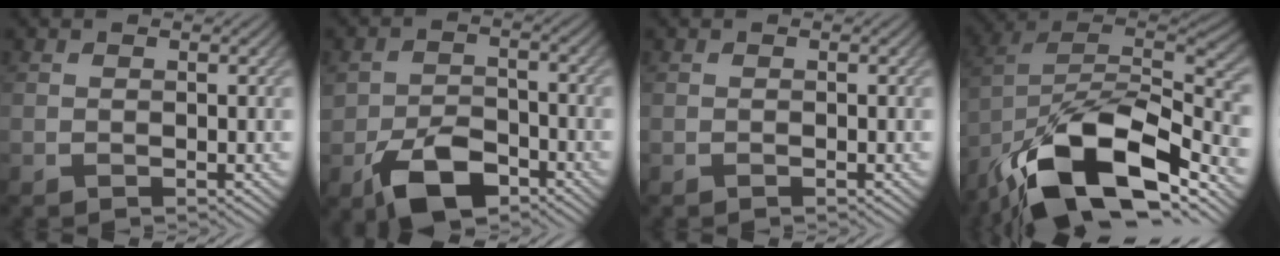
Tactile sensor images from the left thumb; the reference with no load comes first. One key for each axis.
{"total": 7.3, "fx": -4.2, "fy": 4.2, "fz": 4.3, "tx": -0.083, "ty": -0.007, "tz": -0.080}
{"total": 0.0}
{"total": 17.5, "fx": -11.2, "fy": 7.3, "fz": 11.3, "tx": -0.227, "ty": -0.018, "tz": -0.200}